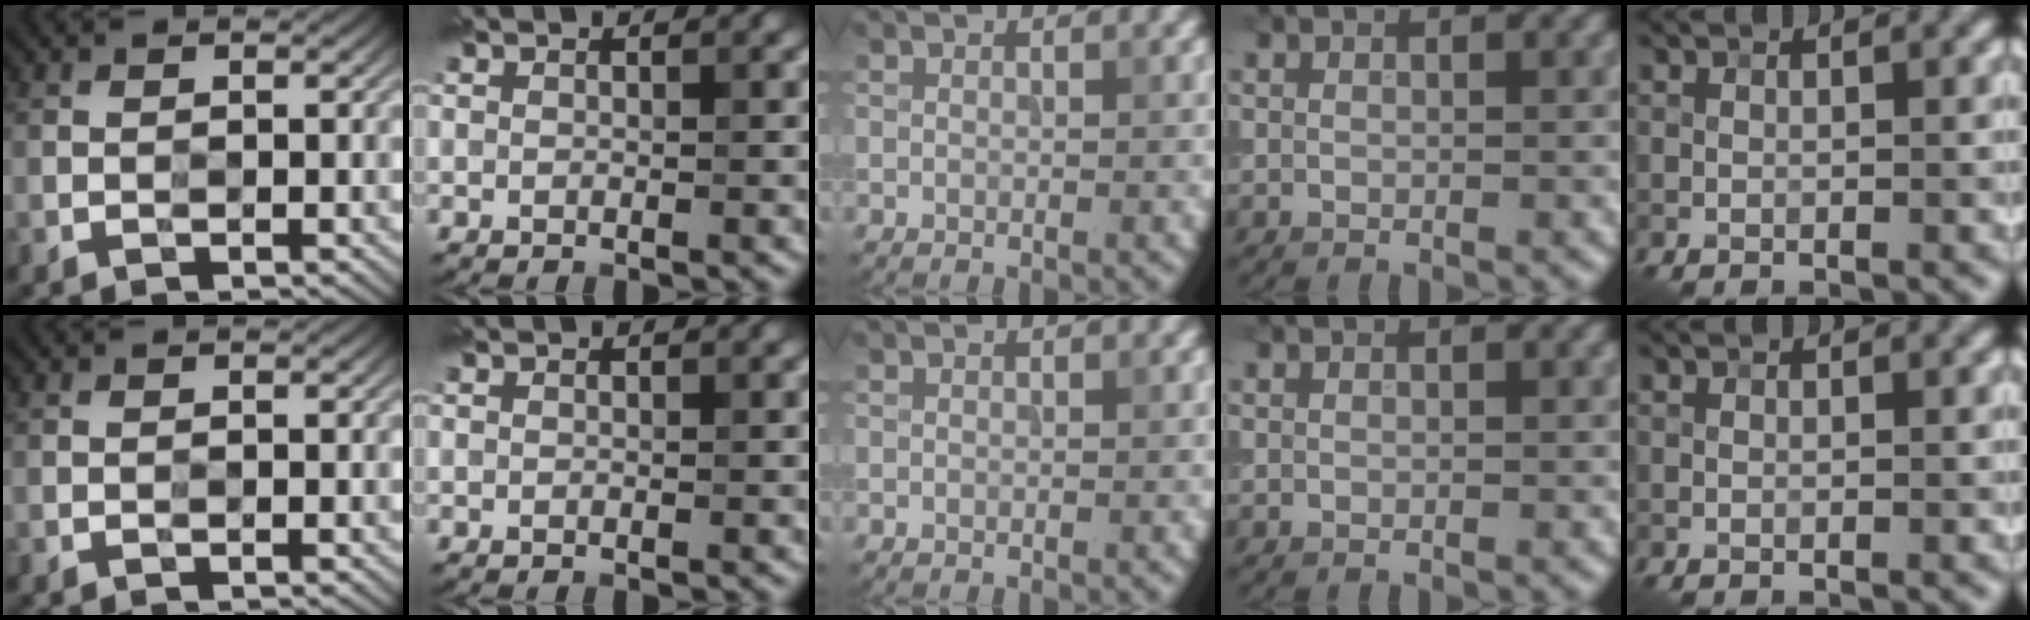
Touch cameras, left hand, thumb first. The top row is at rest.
{}